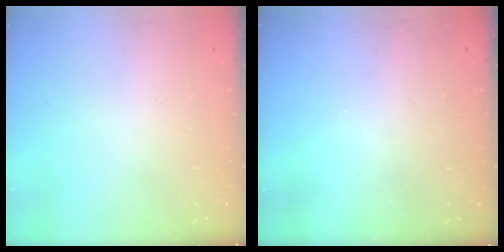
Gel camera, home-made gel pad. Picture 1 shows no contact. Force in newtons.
{"total": 3.3, "press": 3.3, "slide": 0.1}